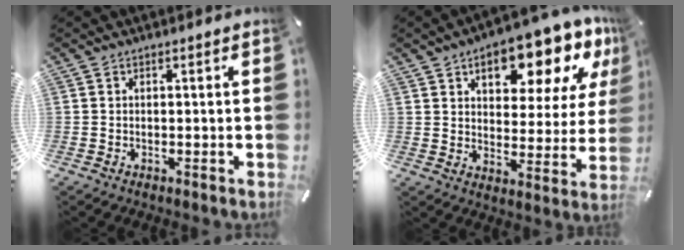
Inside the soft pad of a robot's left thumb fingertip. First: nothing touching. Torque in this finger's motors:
{"motor_torque": [2.58, 2.43, 0.99, 0.19, 0.18]}